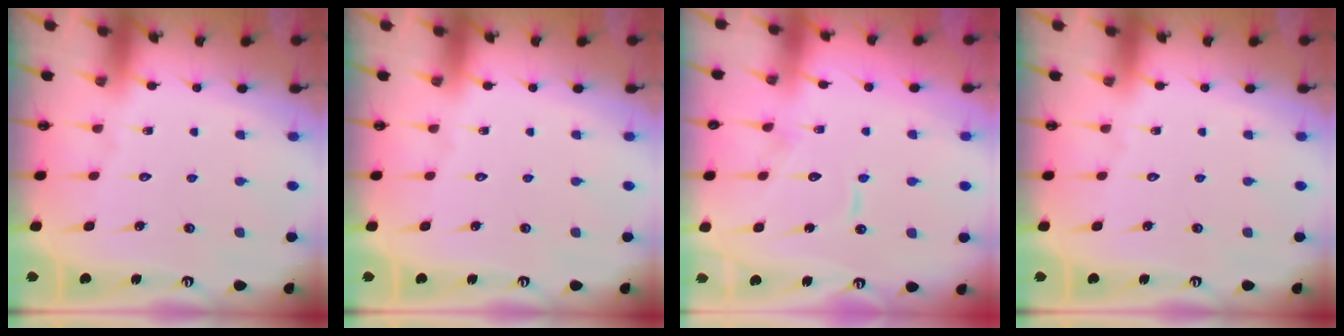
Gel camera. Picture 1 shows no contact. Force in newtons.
{"total": 0.0}
{"total": 8.7, "press": 8.6, "slide": 0.7}
{"total": 0.0}